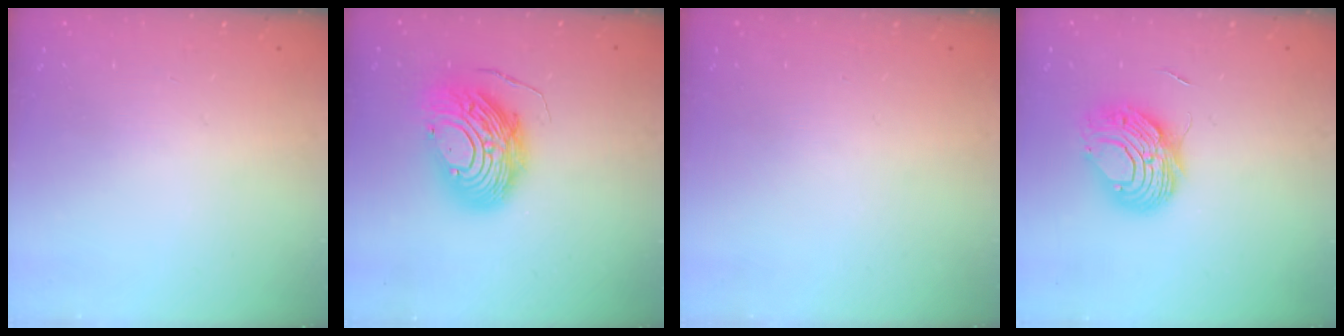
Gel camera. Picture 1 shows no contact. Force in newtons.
{"total": 13.7, "press": 13.6, "slide": 1.3}
{"total": 0.0}
{"total": 8.7, "press": 8.7, "slide": 0.8}